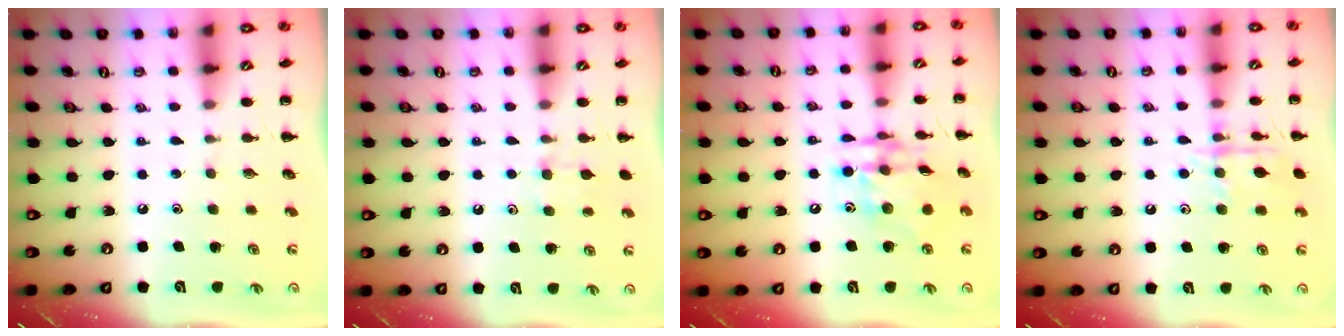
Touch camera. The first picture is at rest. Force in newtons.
{"total": 7.5, "press": 7.3, "slide": 2.0}
{"total": 14.9, "press": 14.7, "slide": 2.6}
{"total": 11.4, "press": 11.4, "slide": 0.6}